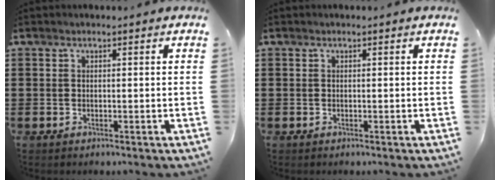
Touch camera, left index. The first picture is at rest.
{"total": 0.0}